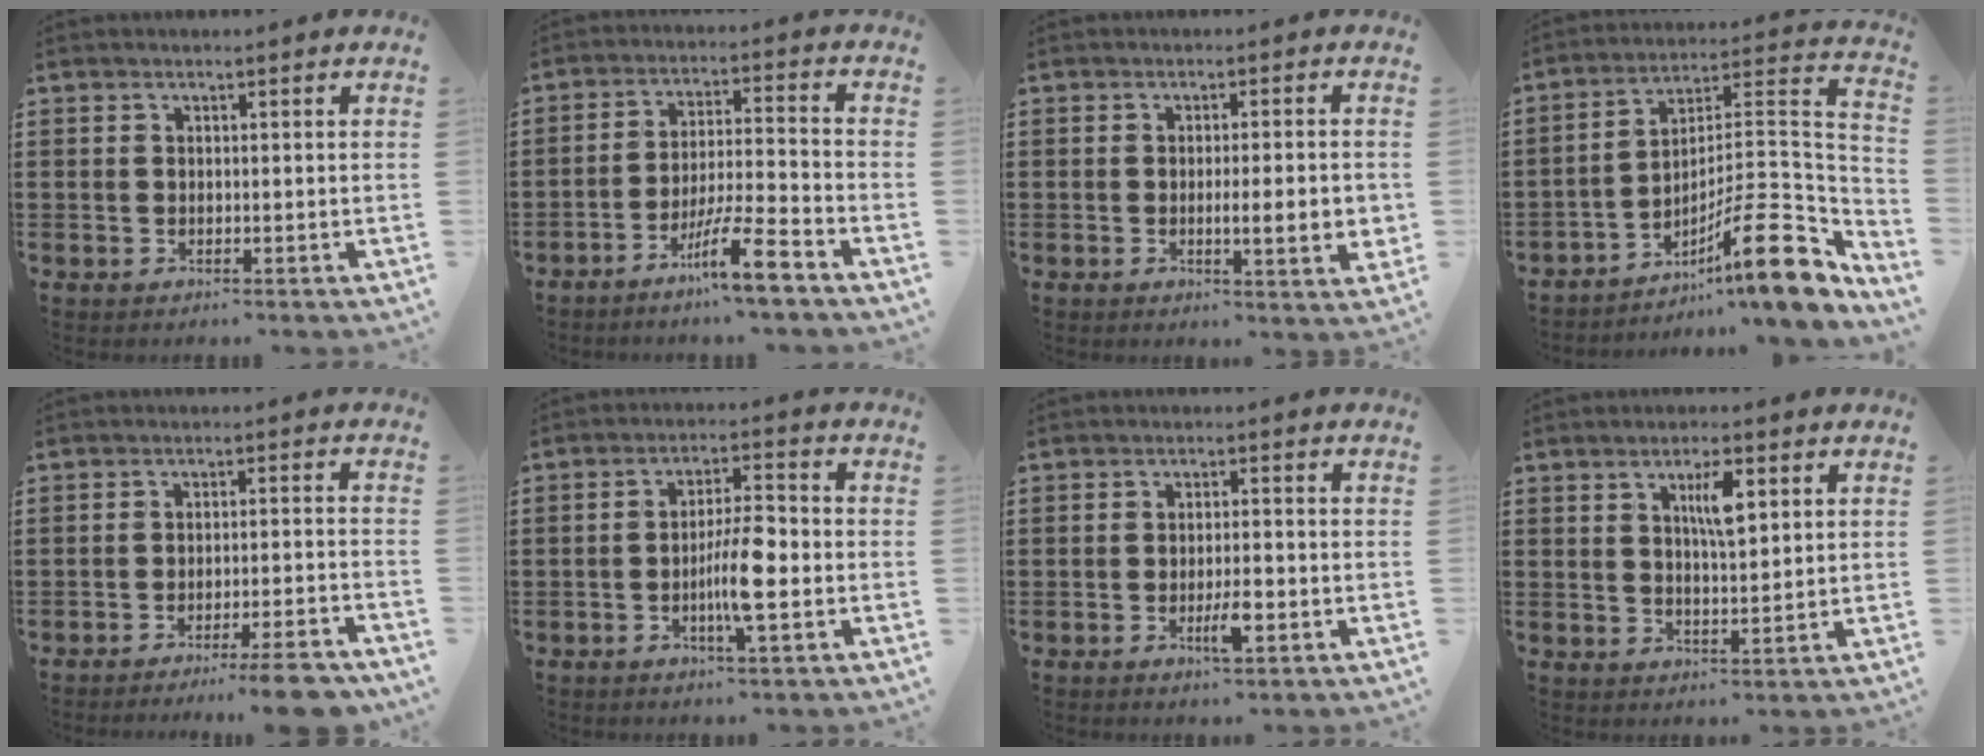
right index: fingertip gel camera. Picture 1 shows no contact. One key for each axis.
{"total": 8.8, "fx": -6.1, "fy": 0.6, "fz": 6.4, "tx": -0.114, "ty": 0.003, "tz": -0.114}
{"total": 5.5, "fx": -0.7, "fy": 0.5, "fz": 5.4, "tx": -0.076, "ty": -0.015, "tz": -0.014}
{"total": 15.8, "fx": -8.3, "fy": 3.4, "fz": 13.1, "tx": -0.176, "ty": 0.008, "tz": -0.141}
{"total": 5.8, "fx": -4.9, "fy": -0.3, "fz": 3.1, "tx": -0.046, "ty": -0.010, "tz": -0.089}
{"total": 7.0, "fx": -1.8, "fy": 1.2, "fz": 6.6, "tx": -0.126, "ty": -0.002, "tz": -0.037}
{"total": 4.0, "fx": -1.6, "fy": 0.8, "fz": 3.6, "tx": -0.067, "ty": -0.001, "tz": -0.031}
{"total": 4.8, "fx": 1.9, "fy": 1.3, "fz": 4.2, "tx": -0.073, "ty": 0.004, "tz": 0.026}